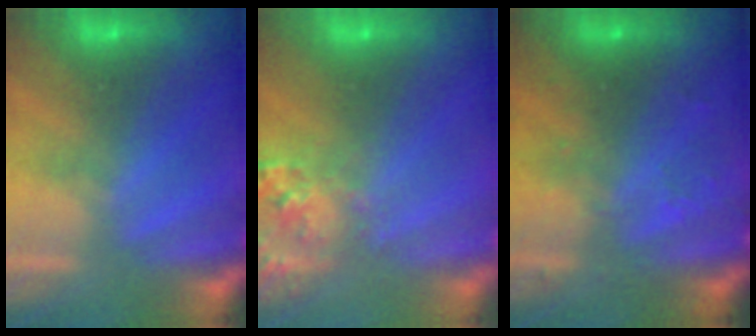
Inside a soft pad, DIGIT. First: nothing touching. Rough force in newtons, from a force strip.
{"total": 2.7}
{"total": 2.4}